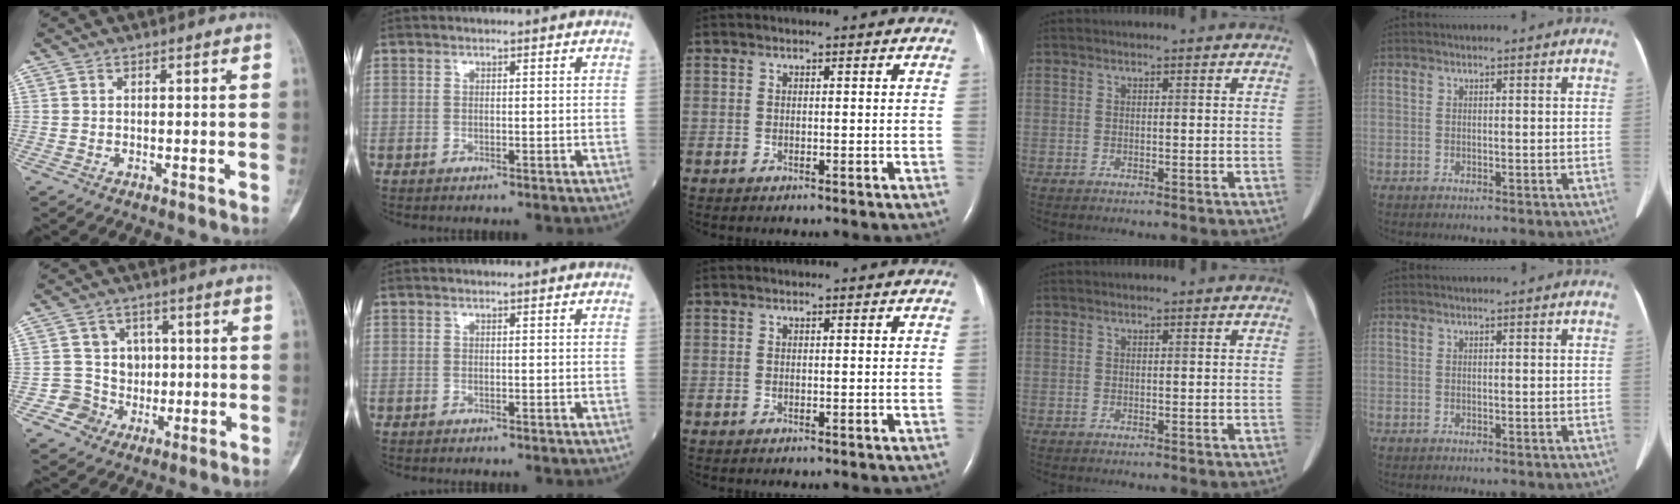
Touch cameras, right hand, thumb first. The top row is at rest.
{"thumb": {"total": 7.6, "force": [-0.6, 7.6, 0.5], "torque": [0.046, 0.023, -0.007]}}